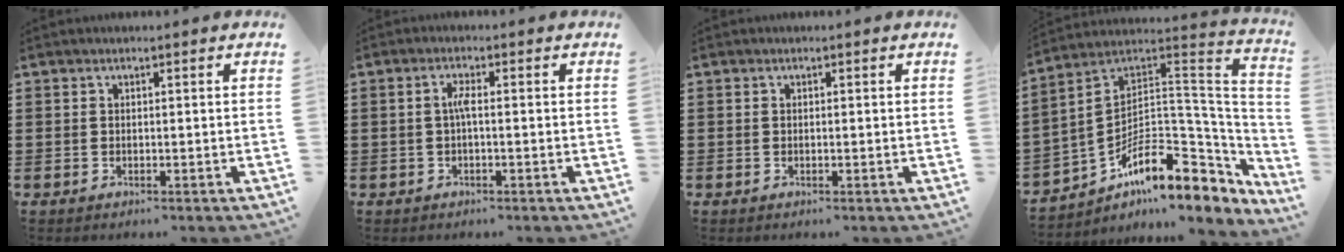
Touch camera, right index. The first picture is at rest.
{"total": 2.1, "force": [-0.3, 0.2, 2.1], "torque": [-0.042, 0.001, -0.008]}
{"total": 0.0}
{"total": 11.1, "force": [-5.6, 6.3, 7.3], "torque": [-0.126, -0.015, -0.106]}